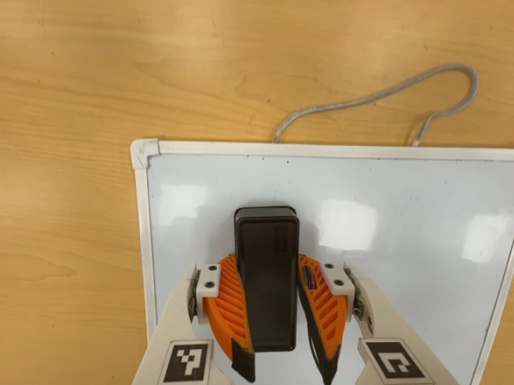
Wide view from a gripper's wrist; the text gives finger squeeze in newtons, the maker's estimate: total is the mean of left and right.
{"total": 15.3, "left": 15.3, "right": 15.2}